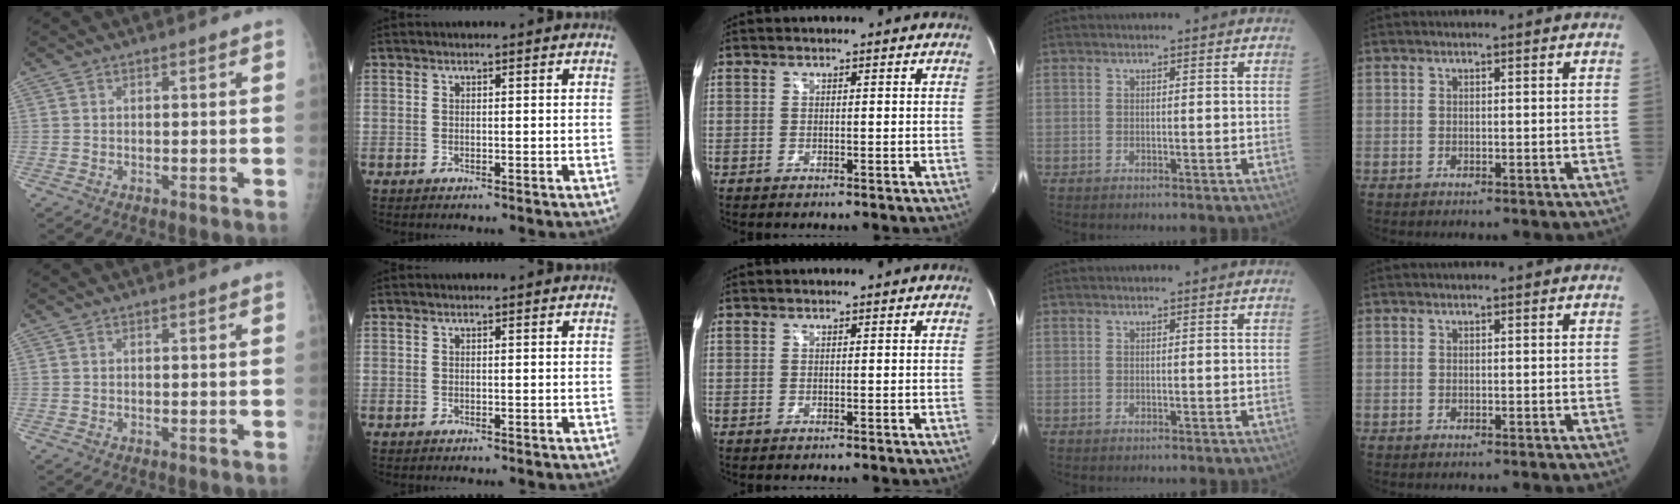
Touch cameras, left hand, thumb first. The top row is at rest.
{}